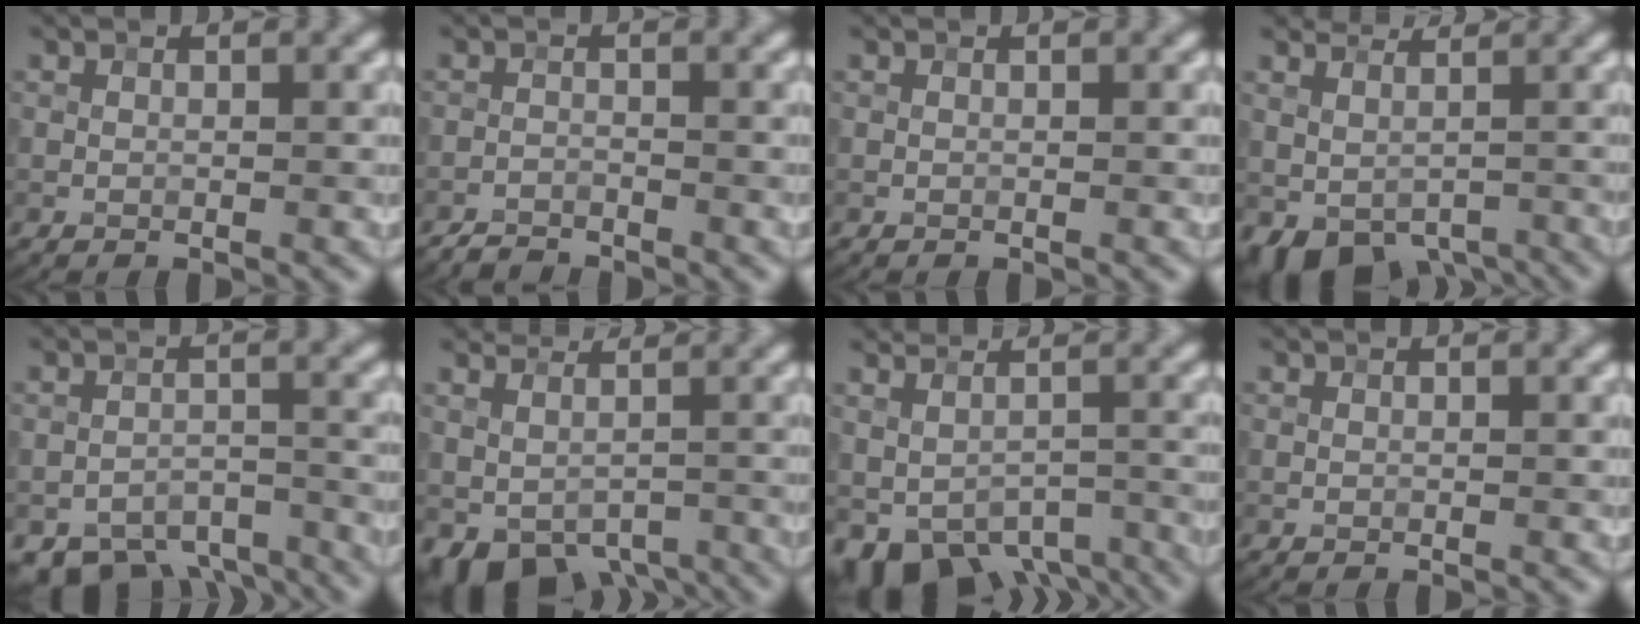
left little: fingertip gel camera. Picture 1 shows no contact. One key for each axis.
{"total": 1.6, "fx": -1.6, "fy": 0.1, "fz": -0.1, "tx": 0.001, "ty": 0.006, "tz": -0.034}
{"total": 0.0}
{"total": 5.0, "fx": -0.2, "fy": 4.2, "fz": 2.7, "tx": -0.024, "ty": -0.004, "tz": 0.009}
{"total": 8.1, "fx": -6.8, "fy": 3.7, "fz": 2.6, "tx": -0.026, "ty": -0.007, "tz": -0.097}
{"total": 5.7, "fx": -1.4, "fy": 4.7, "fz": 2.9, "tx": -0.025, "ty": -0.006, "tz": -0.010}
{"total": 7.4, "fx": -3.6, "fy": 5.2, "fz": 3.9, "tx": -0.055, "ty": -0.002, "tz": -0.048}
{"total": 0.0}